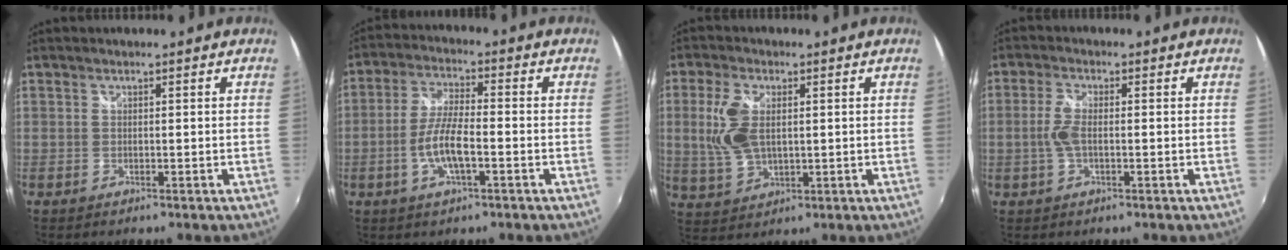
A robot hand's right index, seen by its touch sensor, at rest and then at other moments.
{"total": 7.9, "force": [-2.6, 2.1, 7.2], "torque": [-0.148, 0.000, -0.051]}
{"total": 9.1, "force": [1.3, 5.0, 7.5], "torque": [-0.163, 0.002, 0.032]}
{"total": 4.3, "force": [-0.4, 1.6, 3.9], "torque": [-0.085, 0.002, -0.009]}